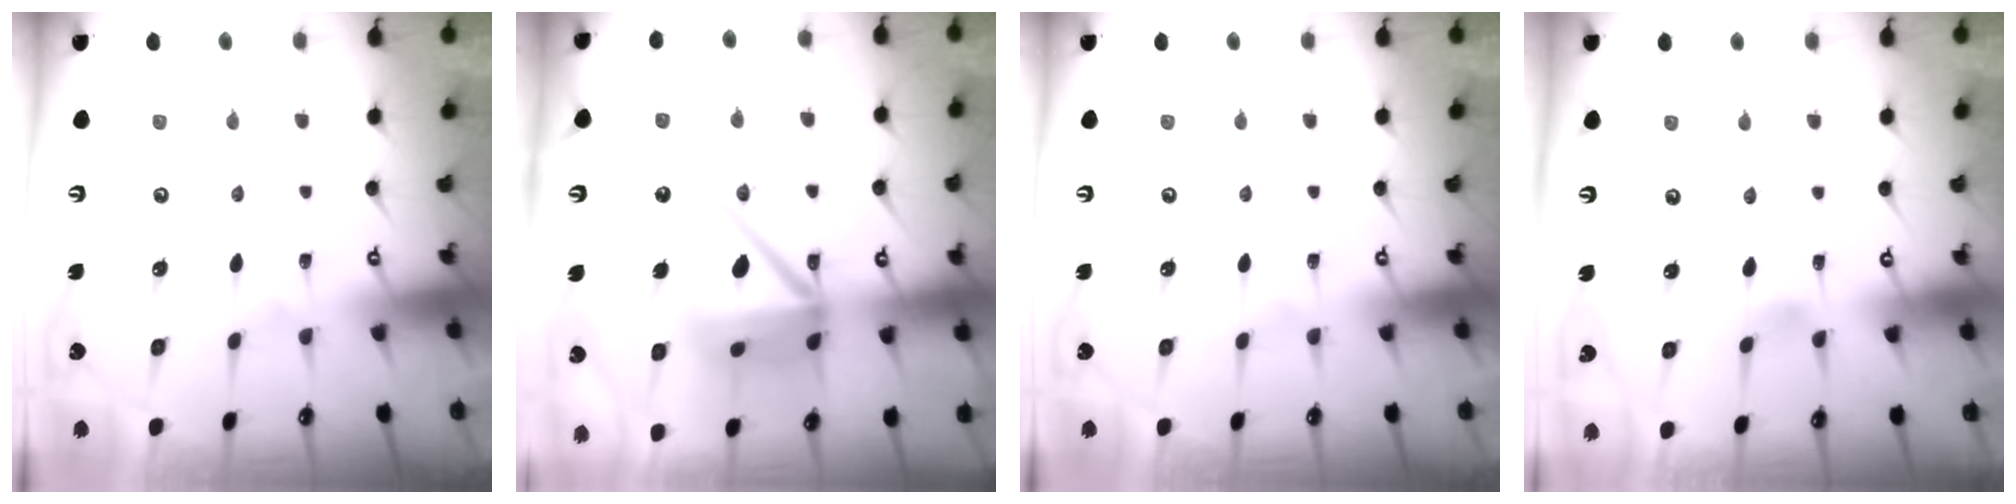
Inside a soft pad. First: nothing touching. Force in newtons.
{"total": 20.2, "press": 20.0, "slide": 2.8}
{"total": 0.0}
{"total": 3.3, "press": 3.2, "slide": 0.4}